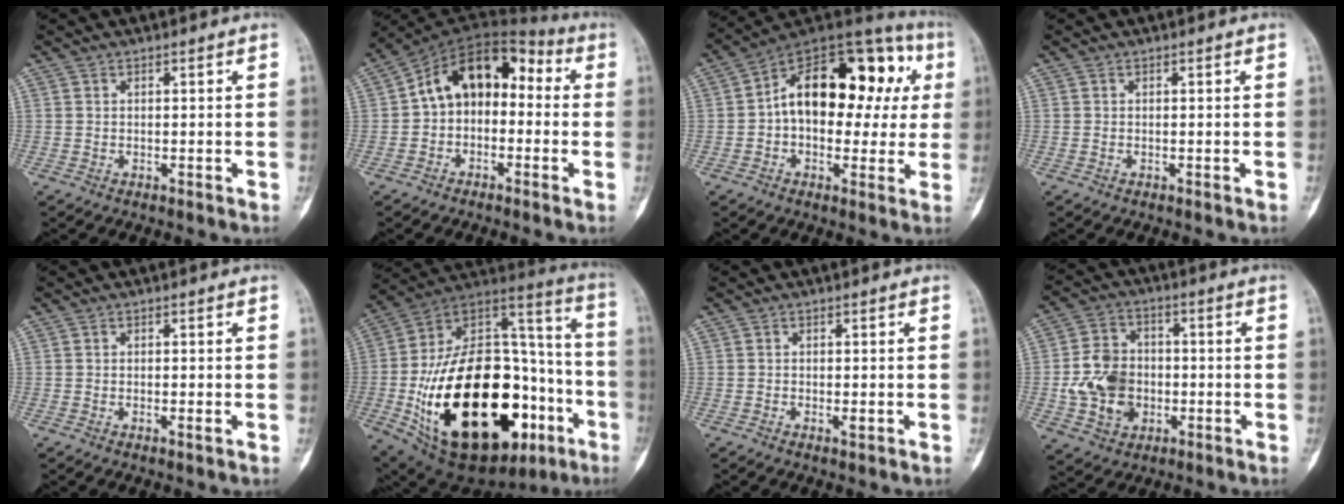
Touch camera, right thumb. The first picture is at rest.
{"total": 12.7, "force": [-0.1, 9.0, 8.9], "torque": [-0.110, 0.053, -0.021]}
{"total": 22.9, "force": [3.0, 13.5, 18.3], "torque": [-0.228, 0.049, 0.035]}
{"total": 0.0}
{"total": 1.2, "force": [-0.3, 0.4, 1.1], "torque": [-0.019, 0.001, -0.004]}
{"total": 43.0, "force": [-12.3, 21.6, 35.1], "torque": [-0.583, 0.033, -0.179]}
{"total": 1.2, "force": [-0.3, 0.6, 1.0], "torque": [-0.017, -0.002, -0.006]}
{"total": 12.1, "force": [-1.8, 9.7, 7.1], "torque": [-0.110, 0.013, -0.031]}